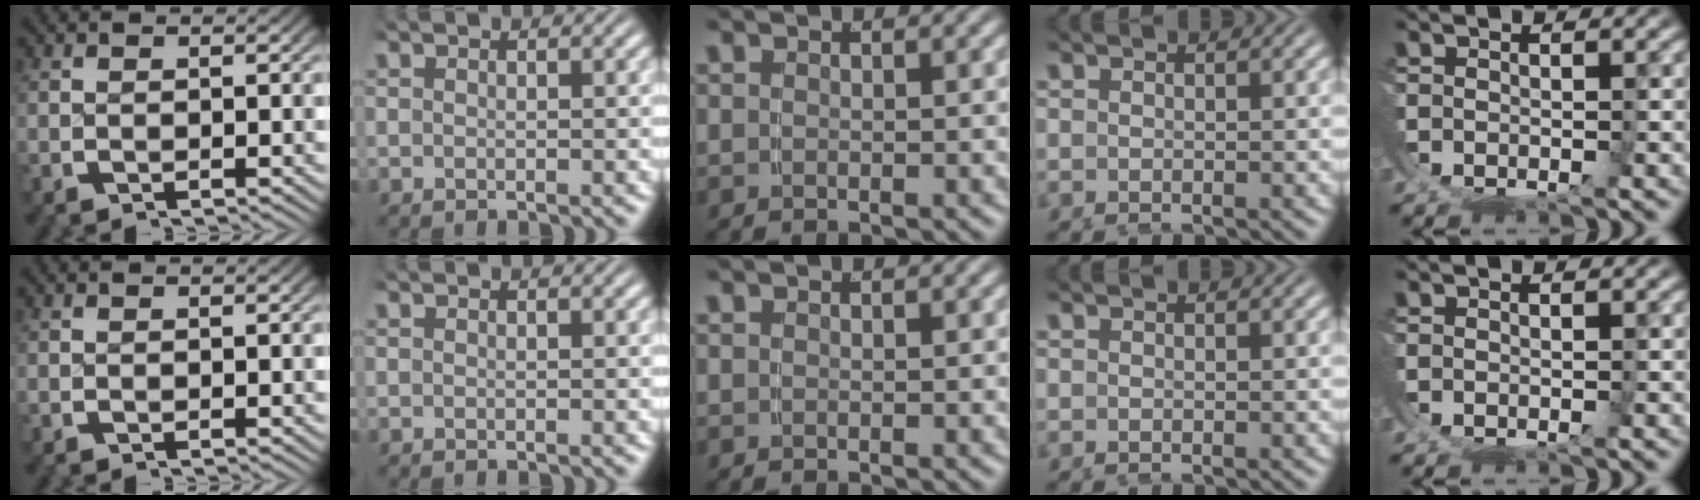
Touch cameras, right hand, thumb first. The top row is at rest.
{}